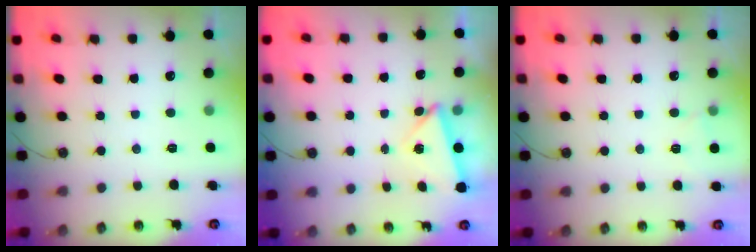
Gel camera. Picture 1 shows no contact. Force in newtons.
{"total": 3.9, "press": 3.5, "slide": 1.7}
{"total": 3.1, "press": 3.1, "slide": 0.4}